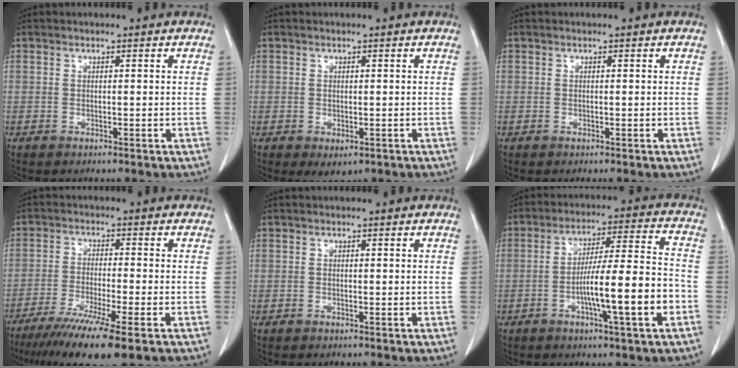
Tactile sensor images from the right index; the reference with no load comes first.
{"total": 2.4, "force": [-1.0, 1.7, 1.5], "torque": [-0.014, -0.002, -0.001]}
{"total": 0.0}
{"total": 12.4, "force": [-8.5, 0.1, 9.0], "torque": [-0.154, -0.037, -0.138]}
{"total": 0.0}
{"total": 13.0, "force": [-4.2, 0.2, 12.3], "torque": [-0.204, 0.006, -0.069]}